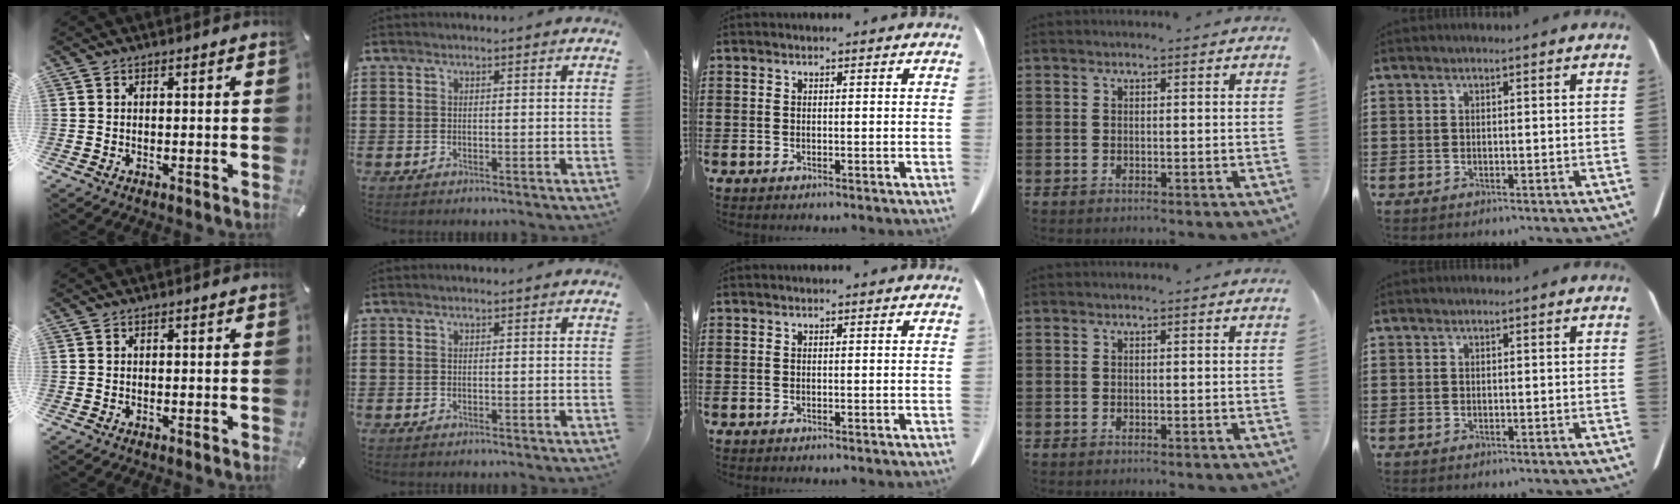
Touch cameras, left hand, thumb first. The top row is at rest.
{}